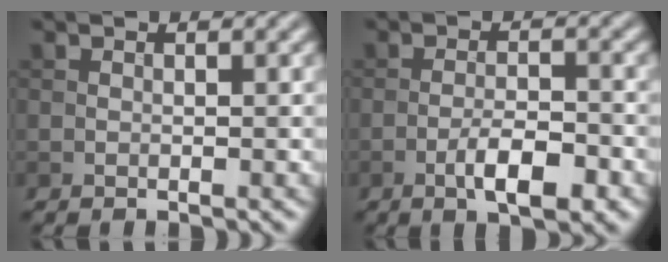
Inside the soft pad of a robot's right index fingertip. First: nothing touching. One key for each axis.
{"total": 4.5, "fx": -2.1, "fy": 1.3, "fz": 3.7, "tx": -0.065, "ty": 0.000, "tz": -0.036}